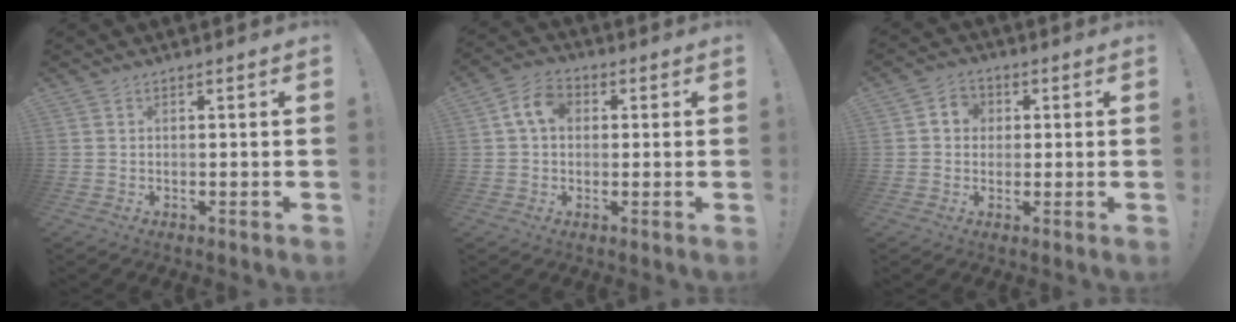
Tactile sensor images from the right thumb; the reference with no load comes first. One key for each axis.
{"total": 8.3, "fx": 1.8, "fy": 6.1, "fz": 5.4, "tx": -0.094, "ty": 0.018, "tz": 0.039}
{"total": 4.9, "fx": 0.4, "fy": 4.5, "fz": 1.9, "tx": -0.032, "ty": 0.010, "tz": 0.010}